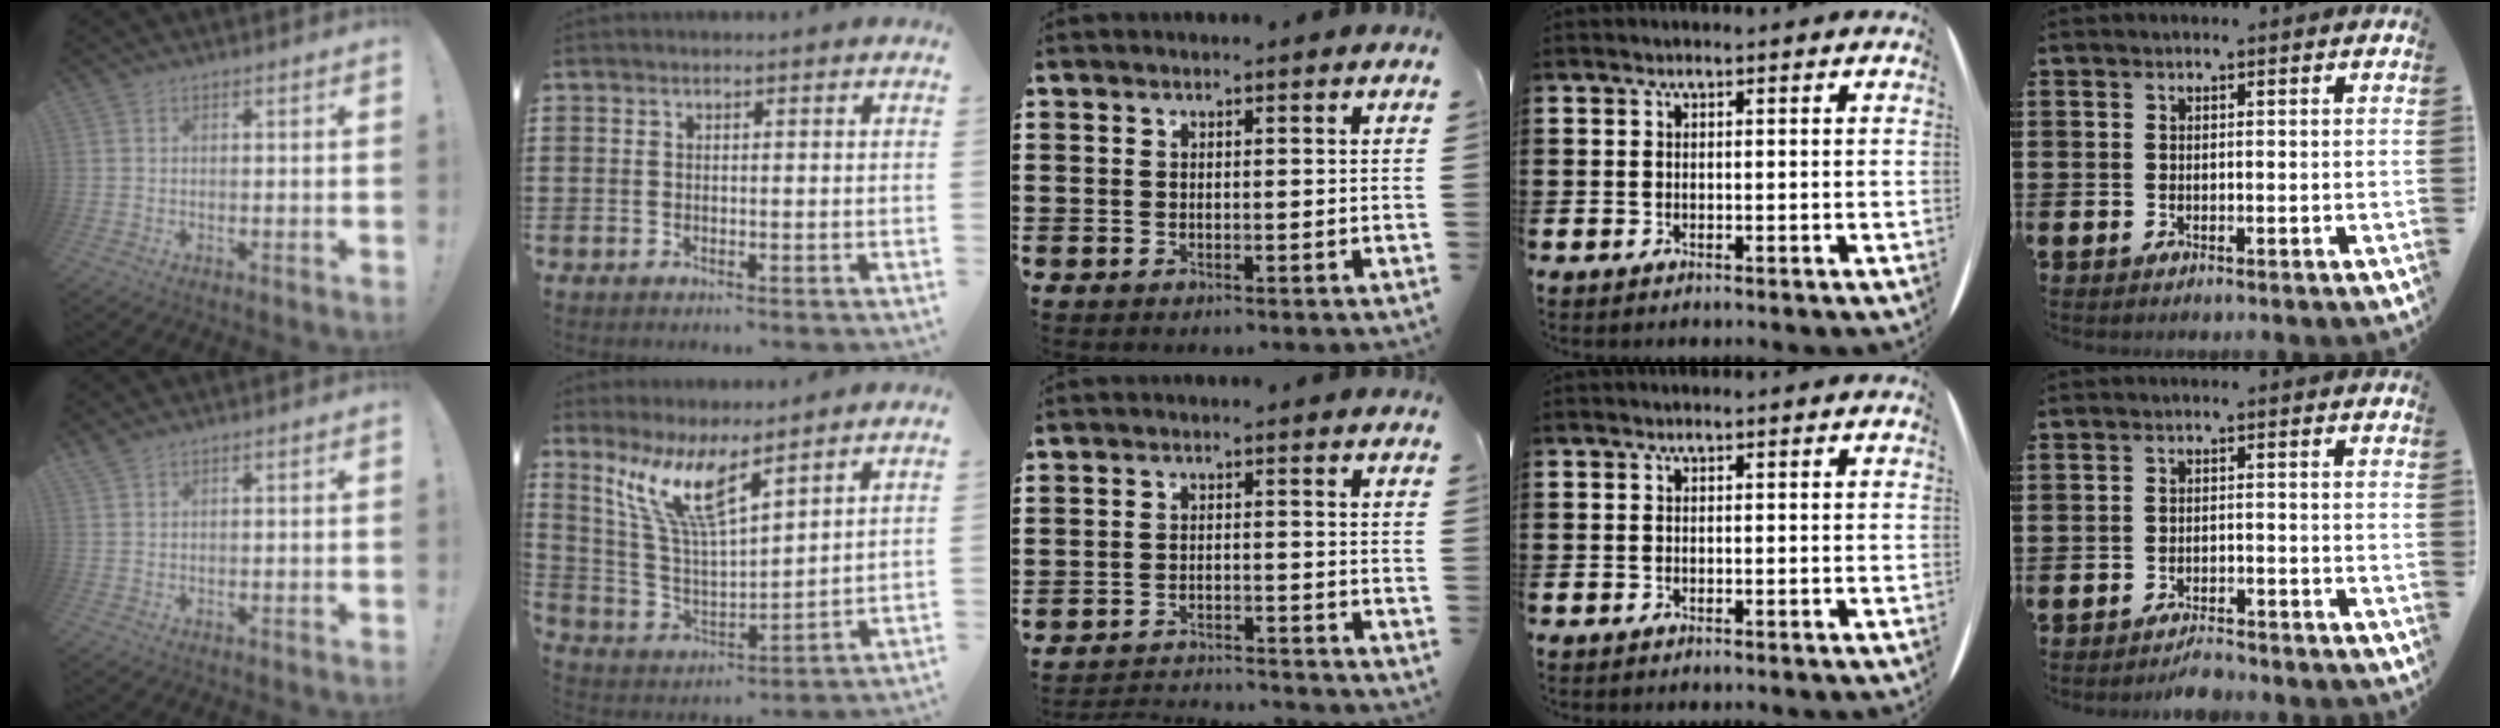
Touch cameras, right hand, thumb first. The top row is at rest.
{"thumb": {"total": 1.7, "force": [1.4, 0.5, 0.7], "torque": [-0.012, -0.007, 0.025]}, "index": {"total": 9.3, "force": [6.5, 2.0, 6.4], "torque": [-0.151, -0.028, 0.116]}, "middle": {"total": 3.1, "force": [-3.0, 0.1, 0.3], "torque": [-0.010, -0.001, -0.064]}, "little": {"total": 2.4, "force": [-2.3, 0.1, 0.3], "torque": [-0.010, 0.006, -0.048]}}